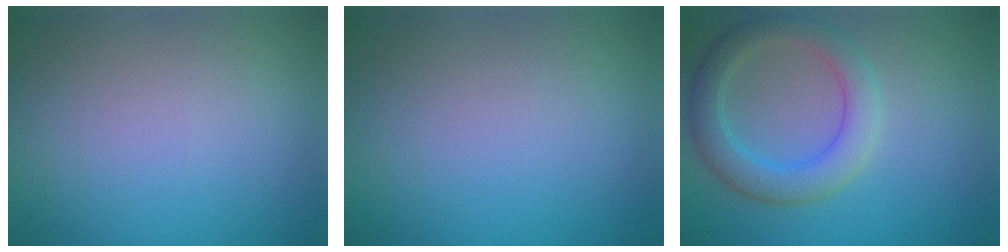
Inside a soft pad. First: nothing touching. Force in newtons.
{"total": 0.0}
{"total": 4.4, "press": 4.4, "slide": 0.3}